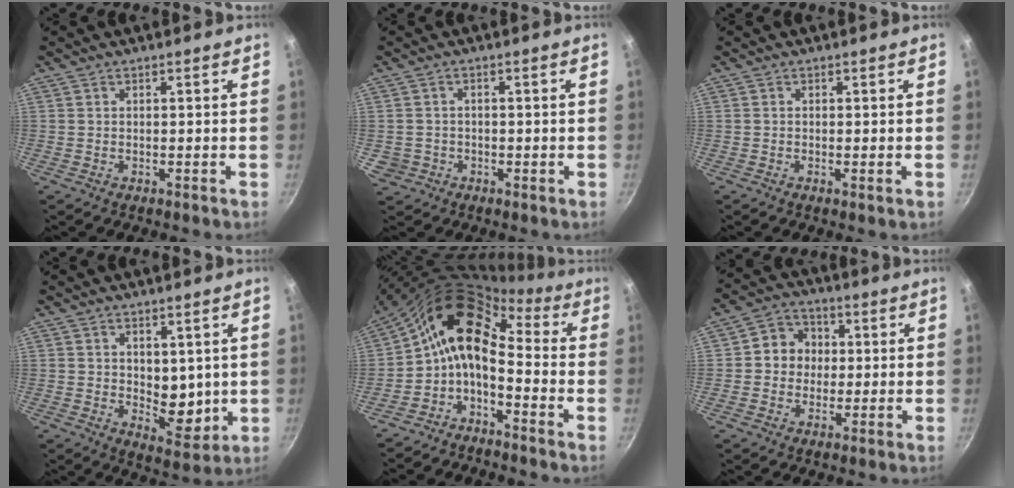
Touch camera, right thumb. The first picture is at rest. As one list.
[{"total": 3.2, "force": [-0.7, 3.0, 0.9], "torque": [-0.010, 0.015, -0.001]}, {"total": 0.6, "force": [-0.1, 0.0, 0.6], "torque": [-0.010, -0.003, -0.005]}, {"total": 7.6, "force": [1.1, 5.0, 5.7], "torque": [-0.054, -0.036, 0.023]}, {"total": 13.8, "force": [-1.8, 8.6, 10.7], "torque": [-0.193, 0.062, -0.053]}, {"total": 7.2, "force": [0.4, 6.6, 2.8], "torque": [-0.007, 0.013, -0.009]}]